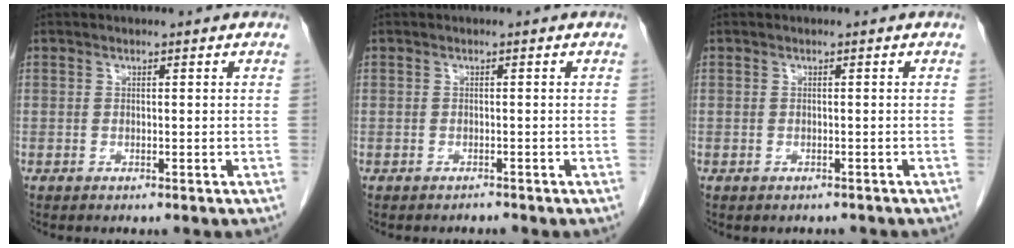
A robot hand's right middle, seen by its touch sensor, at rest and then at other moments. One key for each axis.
{"total": 0.5, "fx": -0.5, "fy": 0.0, "fz": -0.1, "tx": -0.003, "ty": -0.004, "tz": -0.009}
{"total": 1.1, "fx": -0.9, "fy": 0.5, "fz": 0.1, "tx": -0.006, "ty": 0.000, "tz": -0.013}